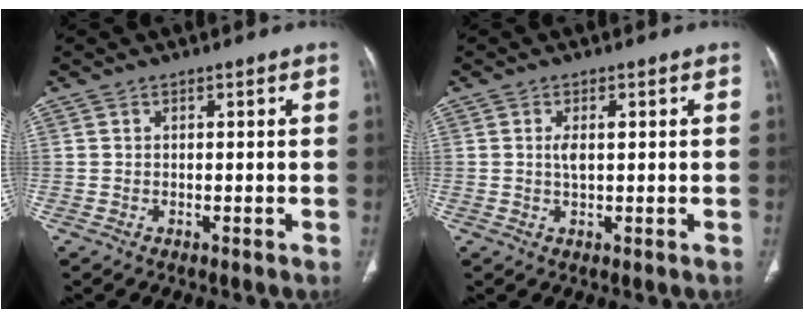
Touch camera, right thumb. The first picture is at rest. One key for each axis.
{"total": 2.5, "fx": 0.4, "fy": 0.9, "fz": 2.3, "tx": -0.045, "ty": -0.002, "tz": 0.007}